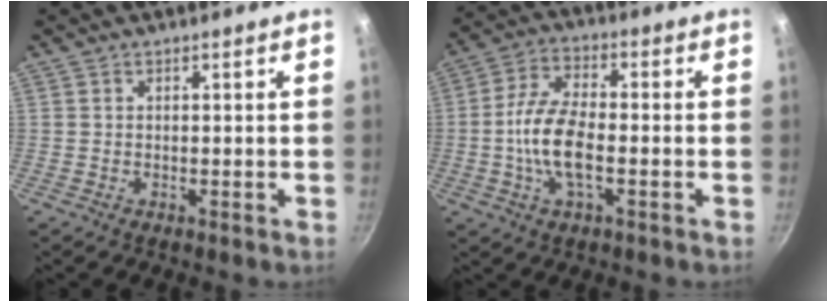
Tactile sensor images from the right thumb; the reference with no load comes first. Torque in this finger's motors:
{"motor_torque": [2.83, 2.17, 1.51, -0.24, 0.42]}